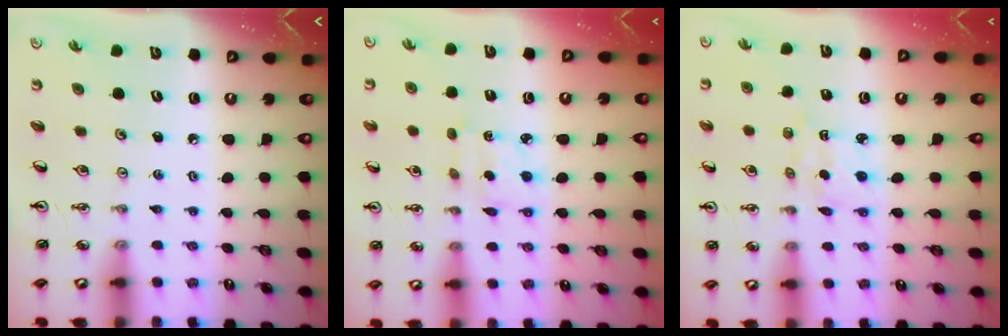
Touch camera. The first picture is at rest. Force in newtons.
{"total": 2.0, "press": 2.0, "slide": 0.2}
{"total": 2.2, "press": 2.1, "slide": 0.5}